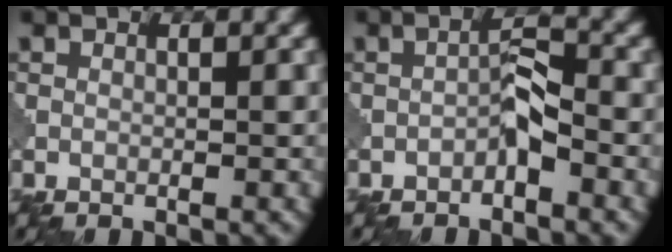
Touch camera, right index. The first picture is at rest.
{"total": 2.3, "force": [-1.2, 0.6, 1.8], "torque": [-0.029, 0.011, -0.025]}